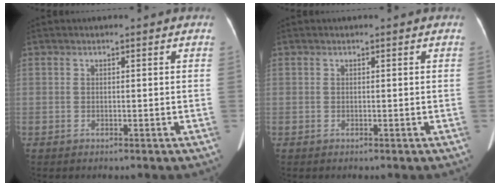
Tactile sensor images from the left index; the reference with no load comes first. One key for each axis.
{"total": 0.0}